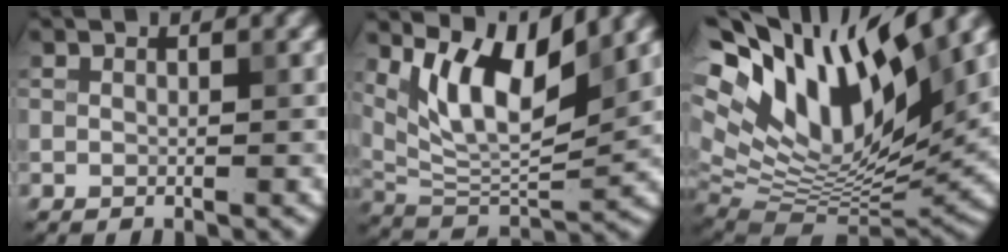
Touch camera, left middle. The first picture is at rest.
{"total": 8.6, "force": [4.0, 3.1, 6.9], "torque": [-0.124, -0.013, 0.078]}
{"total": 15.5, "force": [7.4, 6.6, 11.9], "torque": [-0.235, 0.023, 0.126]}